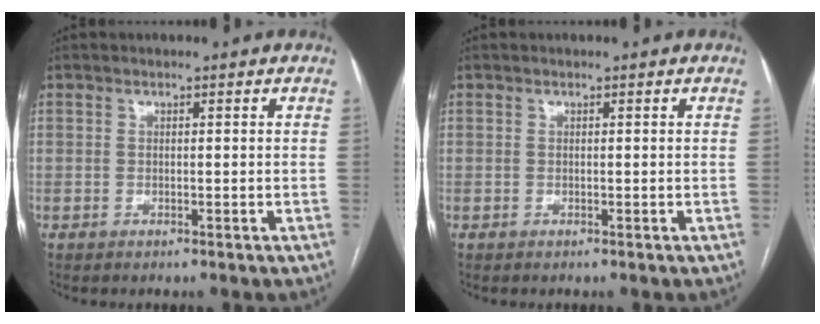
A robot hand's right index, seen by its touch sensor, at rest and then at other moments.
{"total": 0.0}